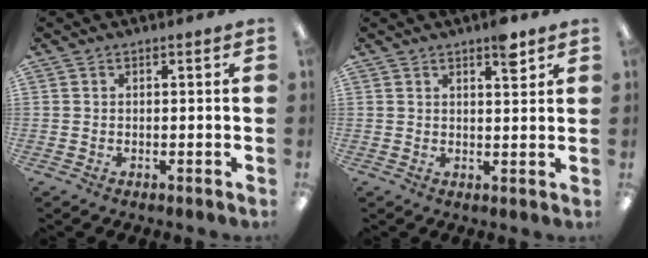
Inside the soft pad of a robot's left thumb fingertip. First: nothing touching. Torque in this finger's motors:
{"motor_torque": [0.61, 0.02, 0.69, -0.40, 0.01]}